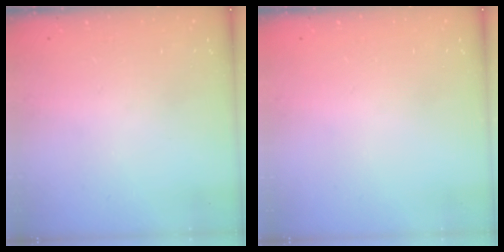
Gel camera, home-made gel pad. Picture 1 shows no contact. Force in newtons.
{"total": 0.0}